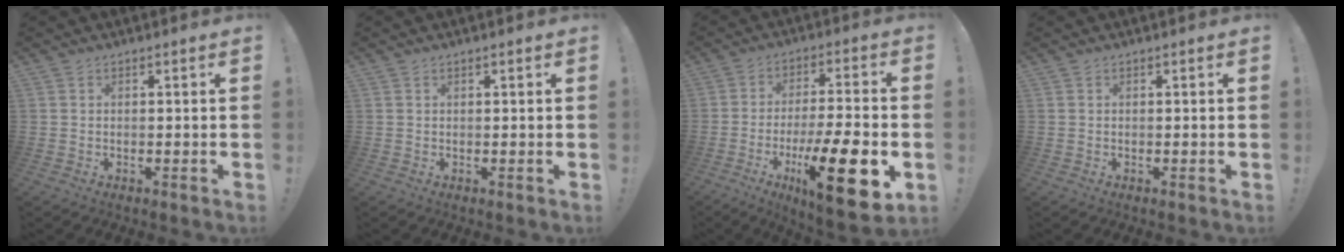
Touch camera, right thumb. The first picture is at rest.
{"total": 0.6, "force": [0.4, 0.1, 0.5], "torque": [-0.004, -0.001, 0.006]}
{"total": 20.6, "force": [-7.5, 5.3, 18.5], "torque": [-0.276, 0.034, -0.106]}
{"total": 0.0}